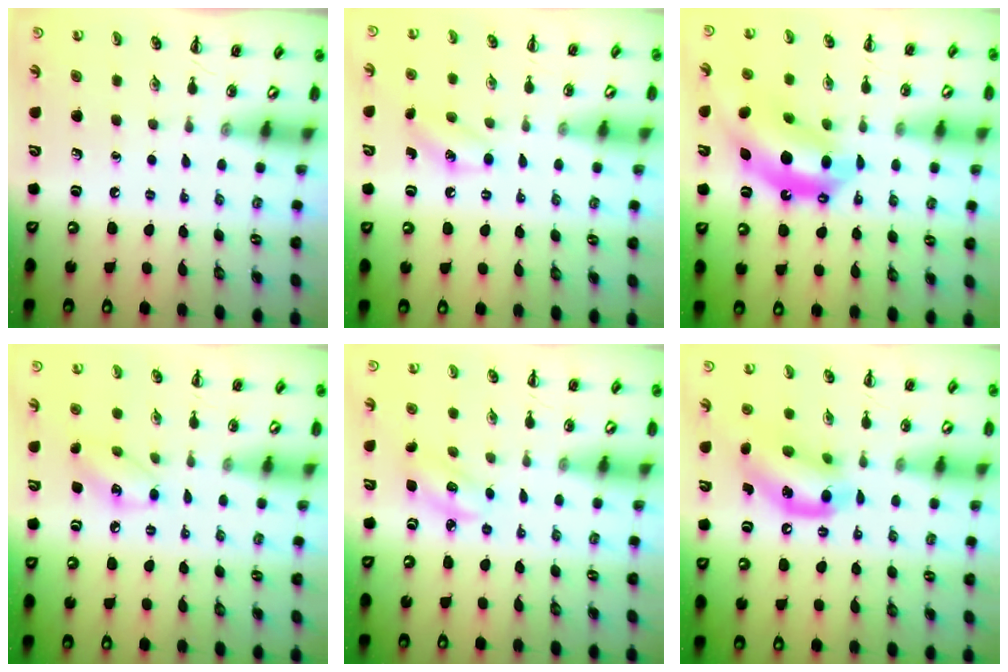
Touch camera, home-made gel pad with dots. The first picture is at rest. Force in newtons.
{"total": 8.0, "press": 7.8, "slide": 1.8}
{"total": 13.1, "press": 12.6, "slide": 3.6}
{"total": 7.4, "press": 7.4, "slide": 0.6}
{"total": 2.6, "press": 2.5, "slide": 0.5}
{"total": 14.0, "press": 13.7, "slide": 3.1}